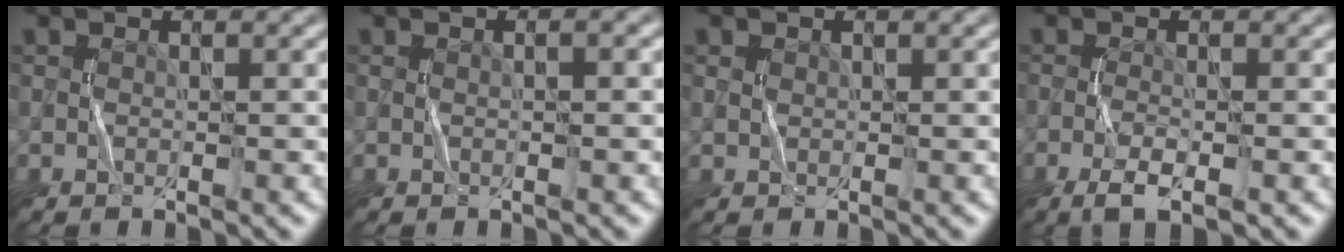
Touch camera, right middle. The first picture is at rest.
{"total": 1.3, "force": [0.4, 0.3, 1.2], "torque": [-0.018, 0.000, 0.000]}
{"total": 0.5, "force": [0.3, 0.4, 0.1], "torque": [-0.001, -0.001, 0.008]}
{"total": 2.6, "force": [-1.4, 0.6, 2.1], "torque": [-0.044, -0.001, -0.029]}